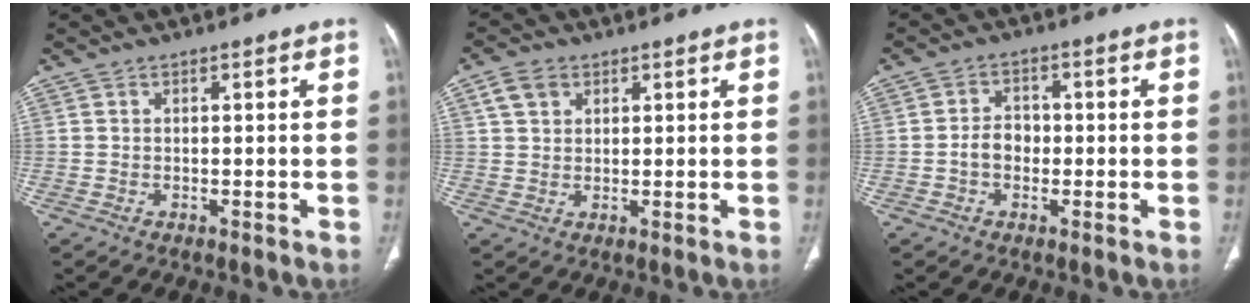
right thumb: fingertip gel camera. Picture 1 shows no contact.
{"total": 4.3, "force": [2.0, 3.2, 2.1], "torque": [-0.031, -0.001, 0.041]}
{"total": 4.0, "force": [-0.8, 3.1, 2.4], "torque": [-0.028, 0.015, -0.021]}